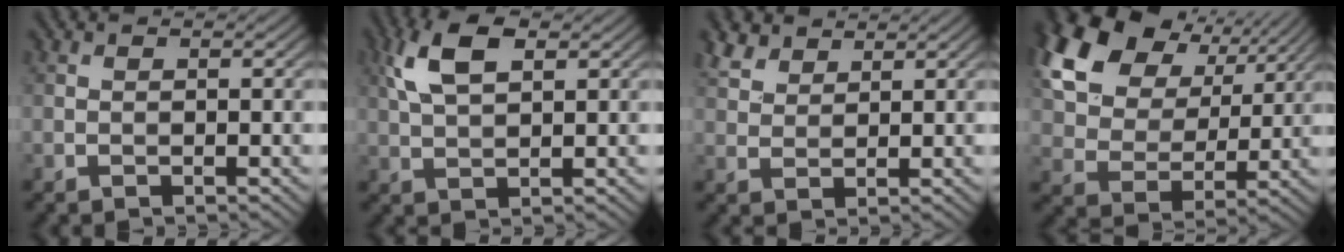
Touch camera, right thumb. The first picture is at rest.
{"total": 6.6, "force": [2.7, 3.1, 5.2], "torque": [-0.122, 0.011, 0.051]}
{"total": 3.8, "force": [2.9, 1.9, 1.6], "torque": [-0.043, 0.006, 0.064]}
{"total": 20.0, "force": [9.8, 13.7, 10.9], "torque": [-0.295, 0.056, 0.211]}